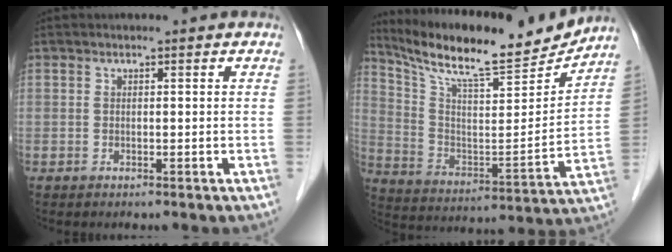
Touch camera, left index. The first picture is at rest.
{"total": 19.4, "force": [17.3, 2.1, 8.5], "torque": [-0.162, -0.018, 0.281]}